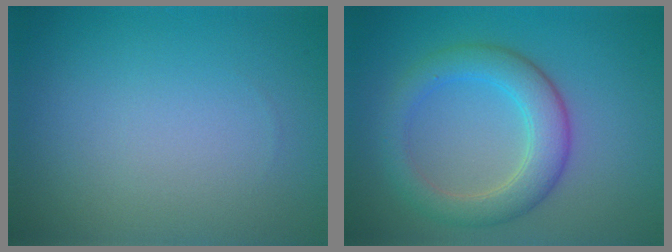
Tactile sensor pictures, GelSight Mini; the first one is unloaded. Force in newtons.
{"total": 4.7, "press": 4.7, "slide": 0.1}